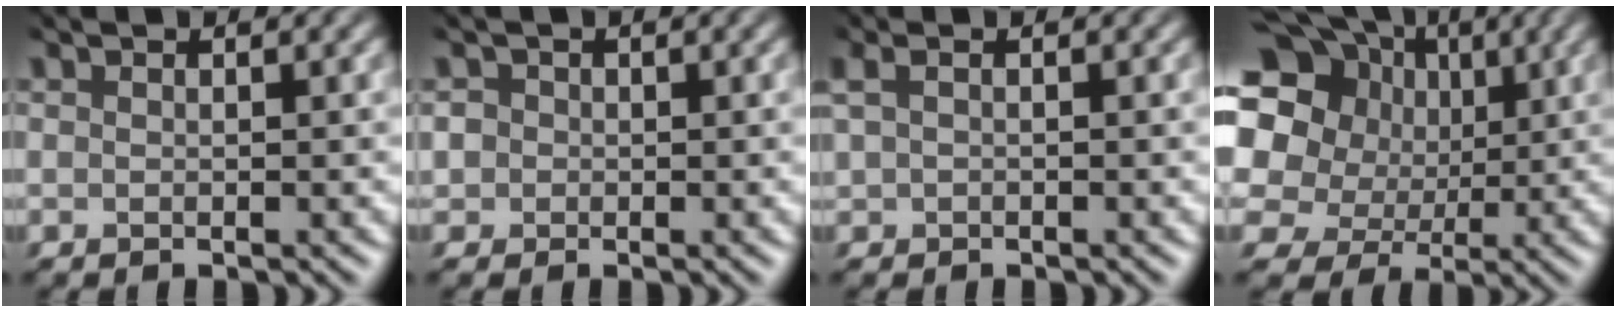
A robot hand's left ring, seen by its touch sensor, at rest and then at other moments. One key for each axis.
{"total": 1.1, "fx": 0.0, "fy": 1.1, "fz": 0.0, "tx": -0.011, "ty": 0.002, "tz": 0.009}
{"total": 1.1, "fx": 0.4, "fy": 0.4, "fz": 1.0, "tx": -0.024, "ty": 0.003, "tz": 0.014}
{"total": 16.2, "fx": 5.4, "fy": 13.3, "fz": 7.6, "tx": -0.203, "ty": 0.038, "tz": 0.088}